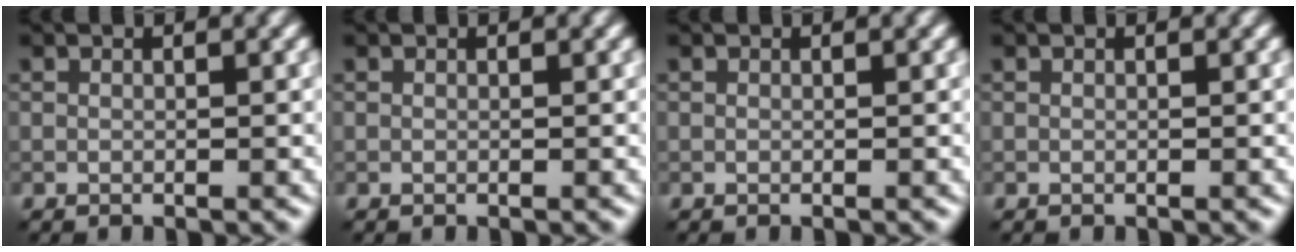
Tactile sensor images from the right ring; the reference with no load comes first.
{"total": 0.0}
{"total": 0.0}
{"total": 0.0}